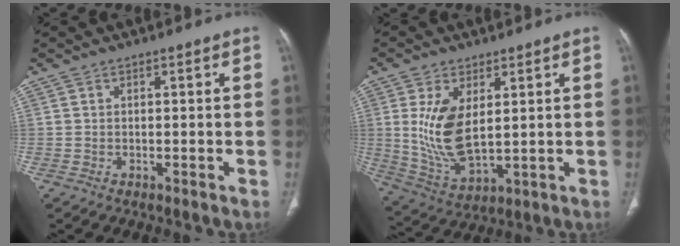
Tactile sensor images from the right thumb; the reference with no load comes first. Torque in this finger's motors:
{"motor_torque": [-0.60, 0.99, 1.04, 0.34, 0.13]}